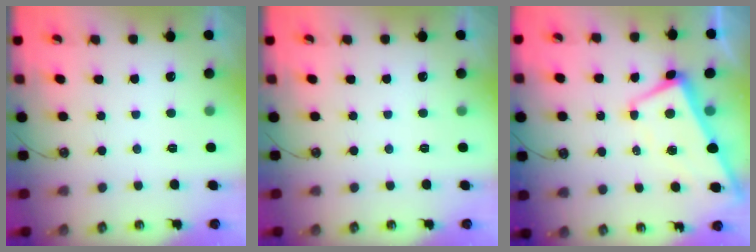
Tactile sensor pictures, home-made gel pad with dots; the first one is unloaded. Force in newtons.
{"total": 0.0}
{"total": 1.0, "press": 0.5, "slide": 0.9}